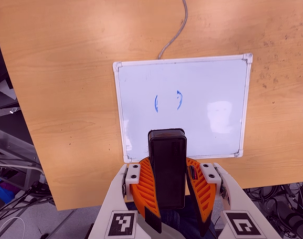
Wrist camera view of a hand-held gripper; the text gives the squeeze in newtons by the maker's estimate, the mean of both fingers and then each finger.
{"total": 11.4, "left": 10.3, "right": 12.4}